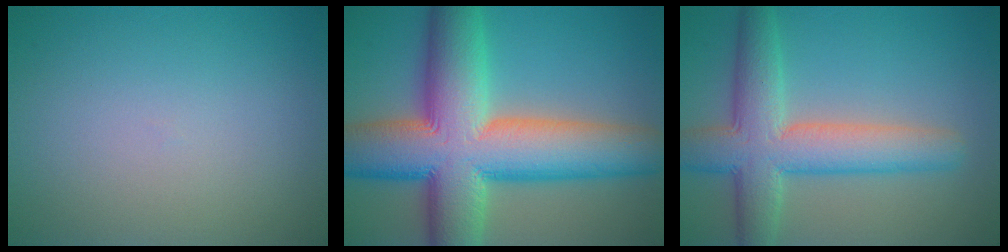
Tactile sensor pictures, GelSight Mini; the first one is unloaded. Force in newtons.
{"total": 15.4, "press": 15.4, "slide": 0.7}
{"total": 7.5, "press": 7.5, "slide": 0.5}